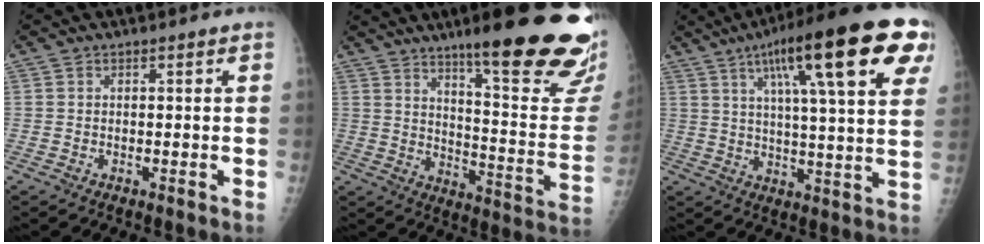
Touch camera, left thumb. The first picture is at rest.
{"total": 26.4, "force": [17.5, 4.0, 19.3], "torque": [-0.226, -0.097, 0.245]}
{"total": 24.3, "force": [11.3, 5.0, 21.0], "torque": [-0.300, 0.000, 0.161]}